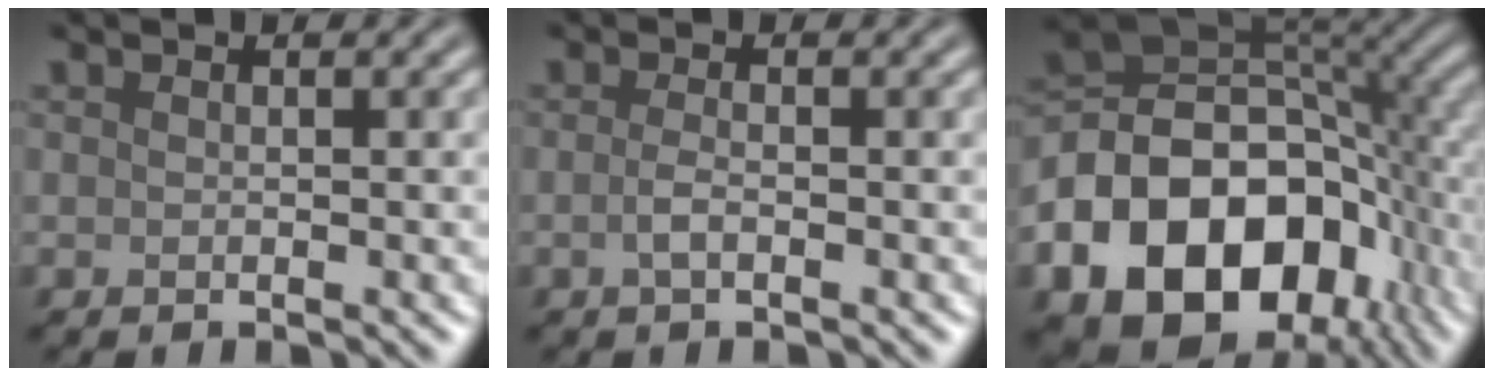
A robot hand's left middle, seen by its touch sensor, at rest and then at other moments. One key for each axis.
{"total": 1.3, "fx": -0.4, "fy": 0.4, "fz": 1.1, "tx": -0.026, "ty": 0.000, "tz": -0.011}
{"total": 17.9, "fx": -7.0, "fy": 12.5, "fz": 10.7, "tx": -0.196, "ty": -0.018, "tz": -0.117}